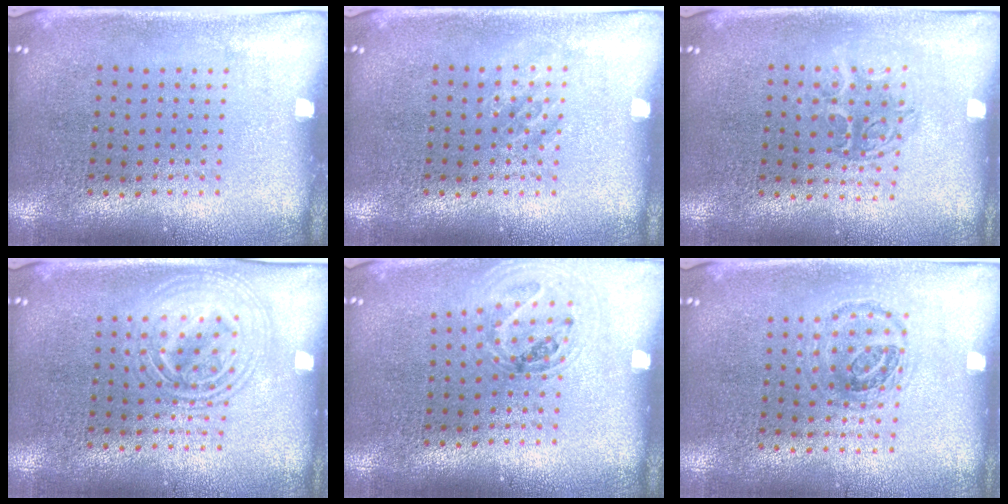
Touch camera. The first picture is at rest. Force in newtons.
{"total": 1.0, "press": 1.0, "slide": 0.2}
{"total": 1.3, "press": 1.1, "slide": 0.7}
{"total": 2.8, "press": 2.8, "slide": 0.4}
{"total": 0.9, "press": 0.9, "slide": 0.0}
{"total": 1.0, "press": 0.9, "slide": 0.3}